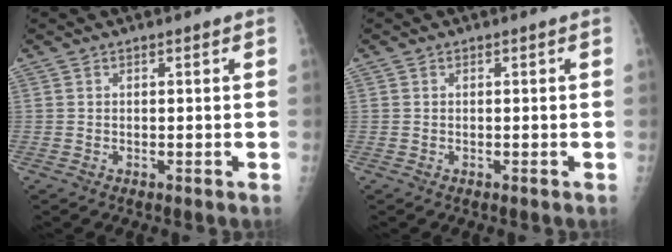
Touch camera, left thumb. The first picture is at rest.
{"total": 0.0}